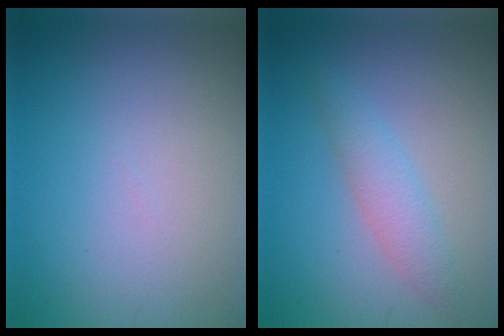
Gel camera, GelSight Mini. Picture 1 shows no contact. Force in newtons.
{"total": 2.4, "press": 2.4, "slide": 0.1}